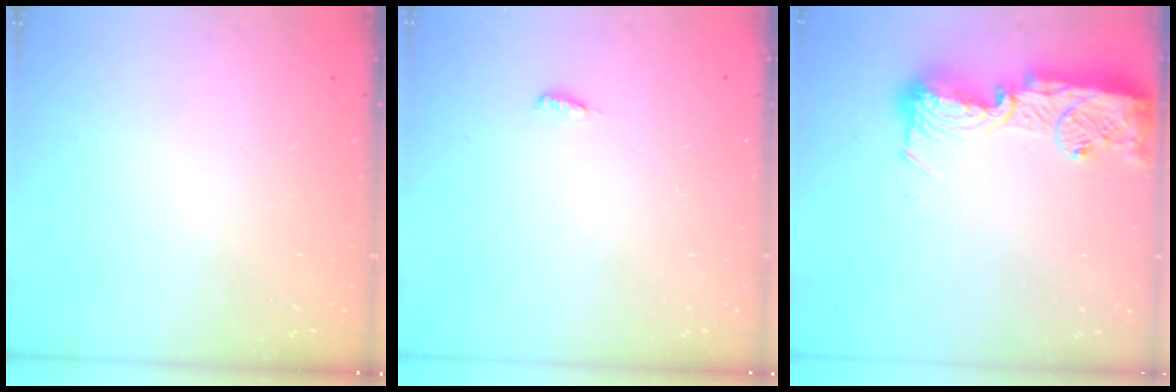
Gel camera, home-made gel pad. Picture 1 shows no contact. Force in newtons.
{"total": 3.7, "press": 3.3, "slide": 1.7}
{"total": 15.2, "press": 15.1, "slide": 1.2}